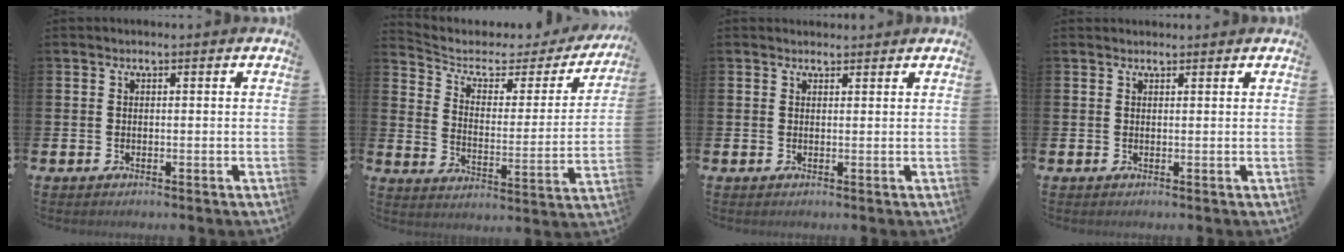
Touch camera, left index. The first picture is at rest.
{"total": 5.1, "force": [3.9, 2.6, 2.0], "torque": [-0.068, -0.029, 0.057]}
{"total": 1.1, "force": [1.0, 0.4, 0.0], "torque": [0.007, 0.001, 0.017]}
{"total": 0.8, "force": [0.8, 0.1, 0.1], "torque": [0.009, -0.003, 0.012]}